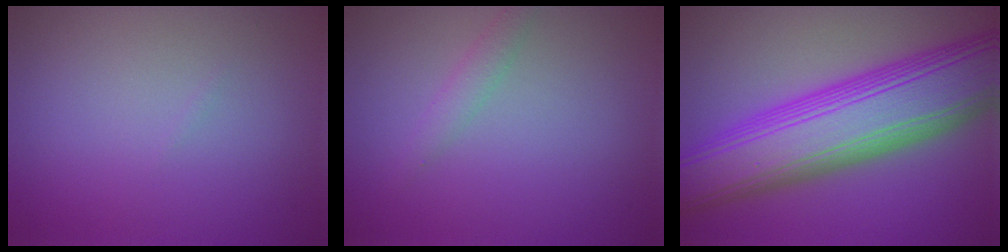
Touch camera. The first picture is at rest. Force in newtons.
{"total": 1.3, "press": 1.3, "slide": 0.0}
{"total": 12.4, "press": 12.4, "slide": 0.2}